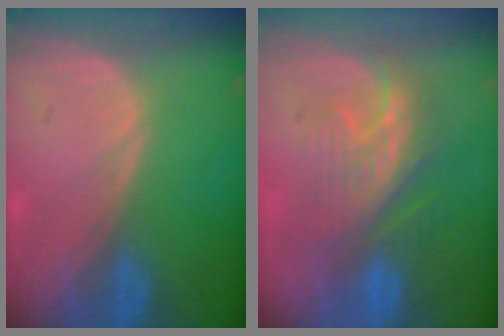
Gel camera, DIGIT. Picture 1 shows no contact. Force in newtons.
{"total": 7.8, "press": 7.6, "slide": 1.4}